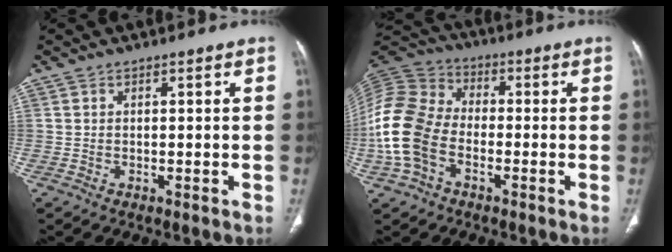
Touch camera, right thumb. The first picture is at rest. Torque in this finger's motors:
{"motor_torque": [-0.10, 0.81, 1.82, -0.61, 0.55]}